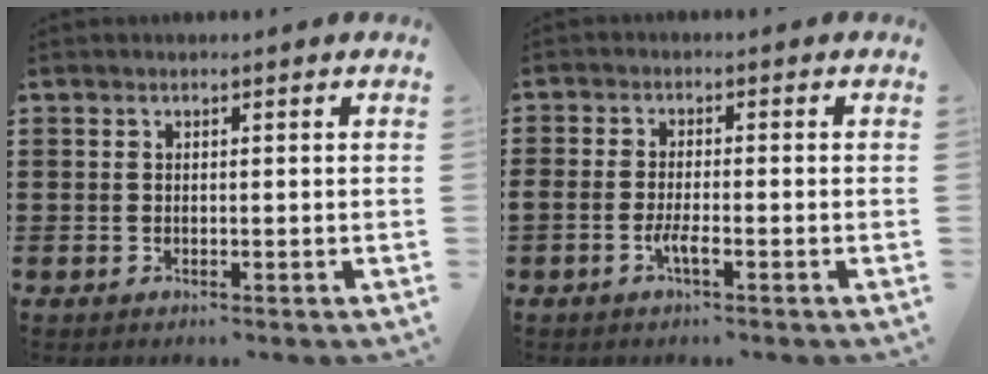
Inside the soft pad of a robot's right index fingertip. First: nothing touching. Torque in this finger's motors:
{"motor_torque": [1.21, 0.07, 0.45, 0.10]}